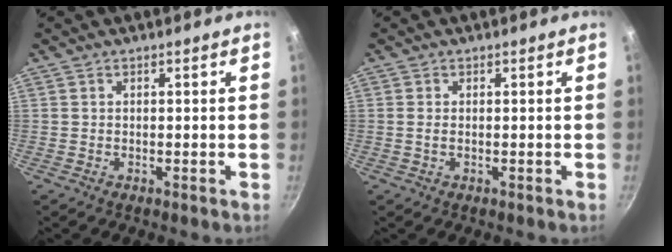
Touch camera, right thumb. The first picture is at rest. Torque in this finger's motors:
{"motor_torque": [-0.66, -0.10, -0.20, 0.25, -0.01]}